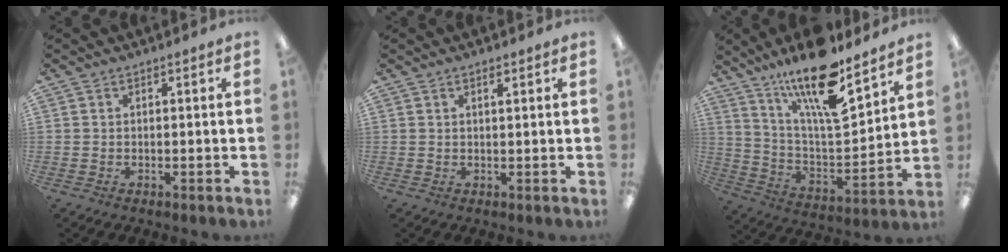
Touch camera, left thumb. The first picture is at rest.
{"total": 1.1, "force": [0.9, 0.2, 0.6], "torque": [-0.013, 0.000, 0.016]}
{"total": 19.7, "force": [14.8, 5.1, 12.0], "torque": [-0.216, -0.096, 0.250]}